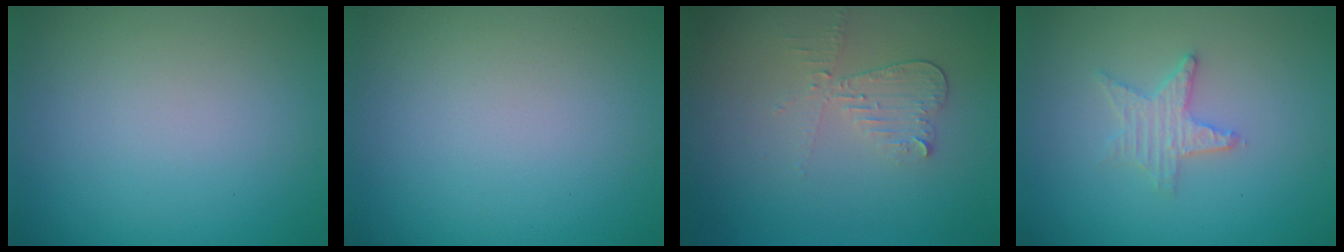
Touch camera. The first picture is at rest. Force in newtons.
{"total": 0.0}
{"total": 2.0, "press": 1.9, "slide": 0.7}
{"total": 2.3, "press": 2.2, "slide": 0.4}